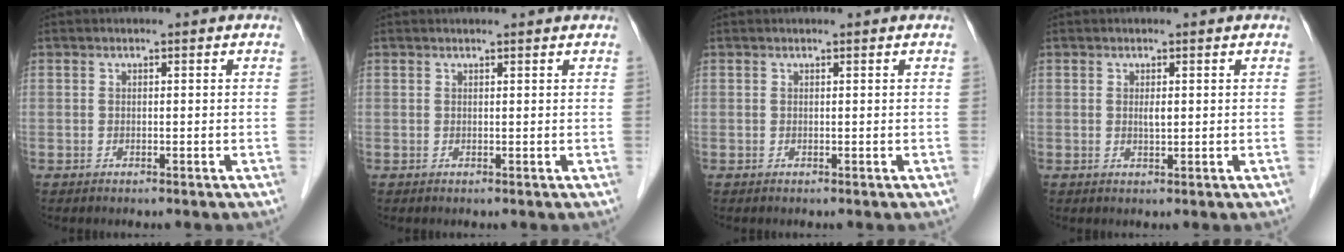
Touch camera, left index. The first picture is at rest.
{"total": 2.0, "force": [1.9, 0.0, 0.4], "torque": [-0.009, 0.007, 0.022]}
{"total": 0.7, "force": [0.7, 0.0, 0.2], "torque": [-0.007, 0.003, 0.009]}
{"total": 1.1, "force": [0.3, 0.3, 1.1], "torque": [-0.022, -0.002, 0.006]}